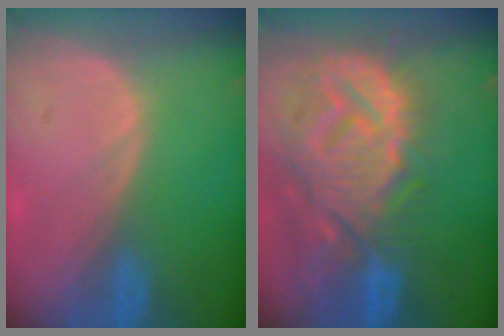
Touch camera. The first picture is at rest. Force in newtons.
{"total": 14.4, "press": 12.4, "slide": 7.3}